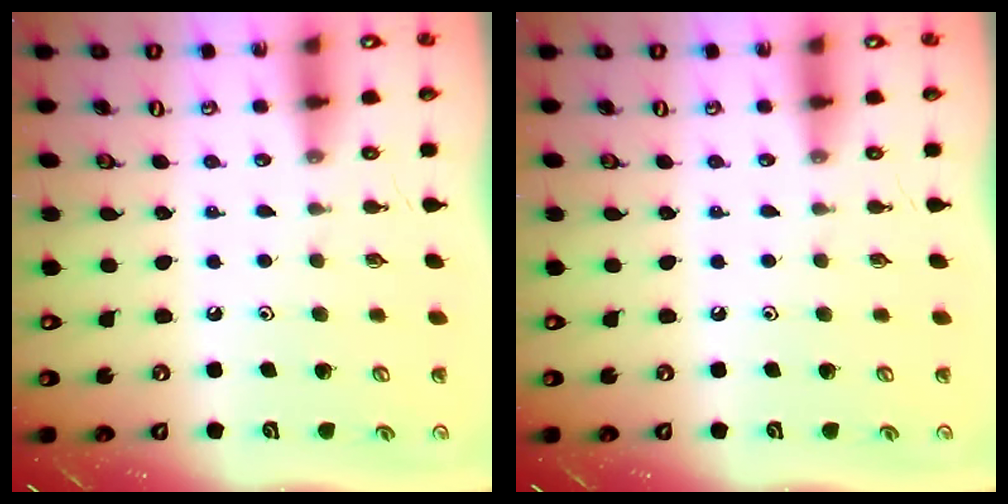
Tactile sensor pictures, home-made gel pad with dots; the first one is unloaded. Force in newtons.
{"total": 0.0}